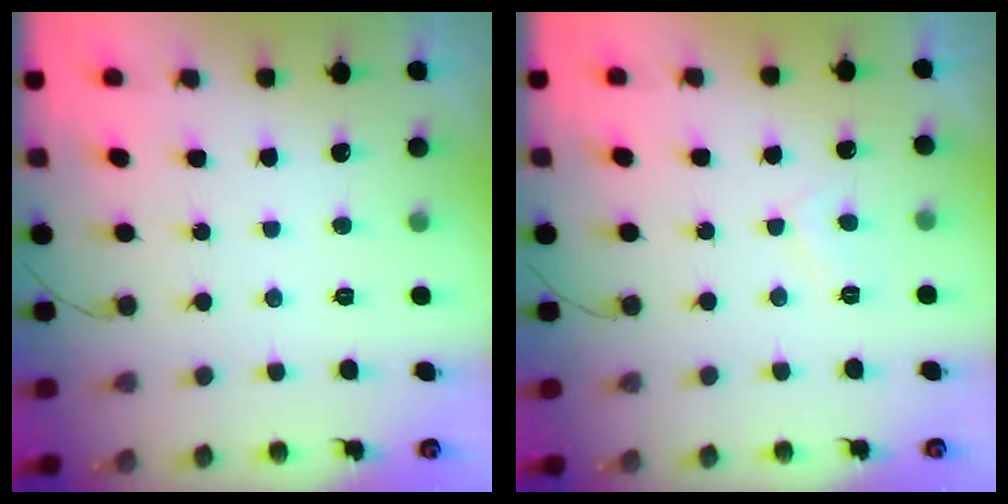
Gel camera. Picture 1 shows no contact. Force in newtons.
{"total": 3.9, "press": 3.8, "slide": 0.6}